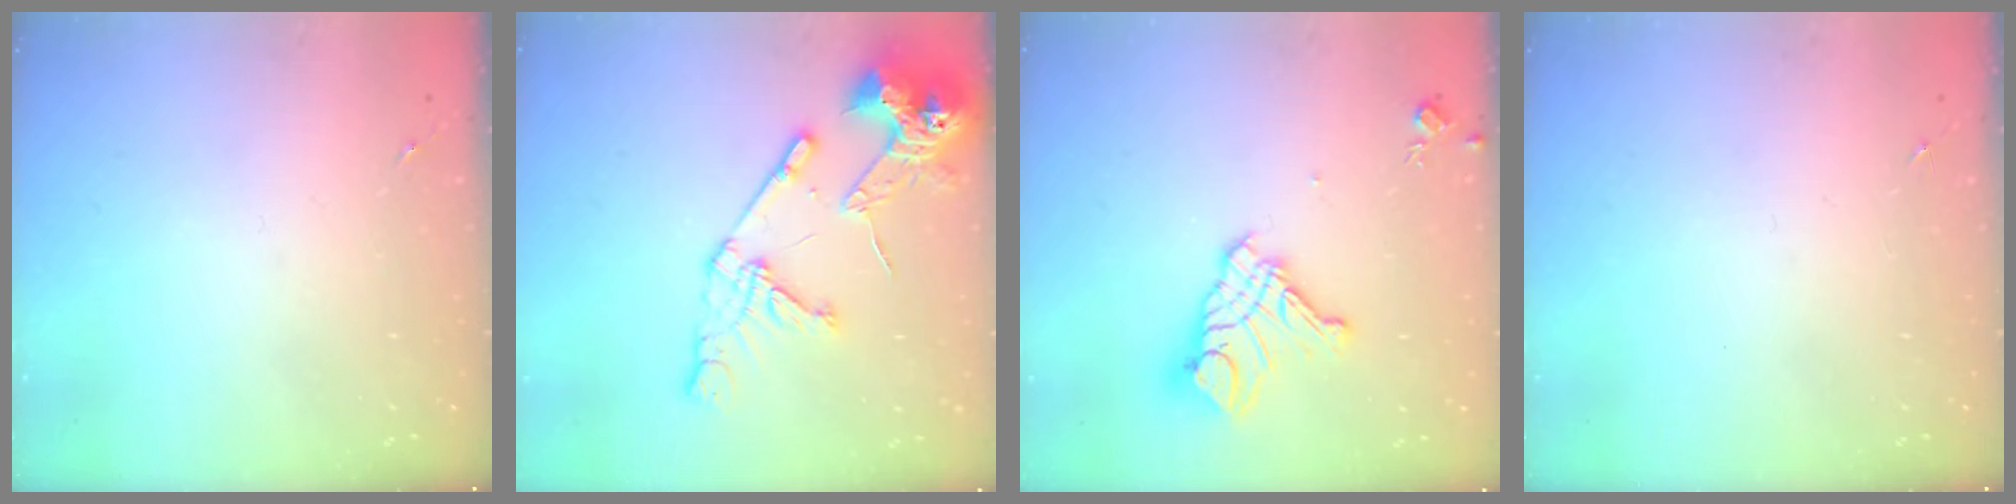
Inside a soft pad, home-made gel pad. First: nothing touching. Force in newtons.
{"total": 17.1, "press": 17.0, "slide": 2.1}
{"total": 14.3, "press": 14.2, "slide": 1.6}
{"total": 0.0}